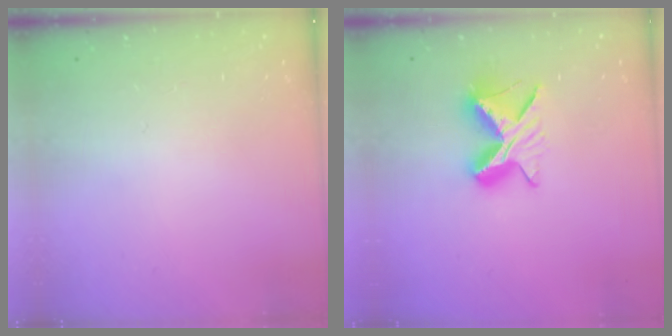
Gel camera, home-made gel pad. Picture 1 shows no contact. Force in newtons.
{"total": 9.3, "press": 9.3, "slide": 1.0}